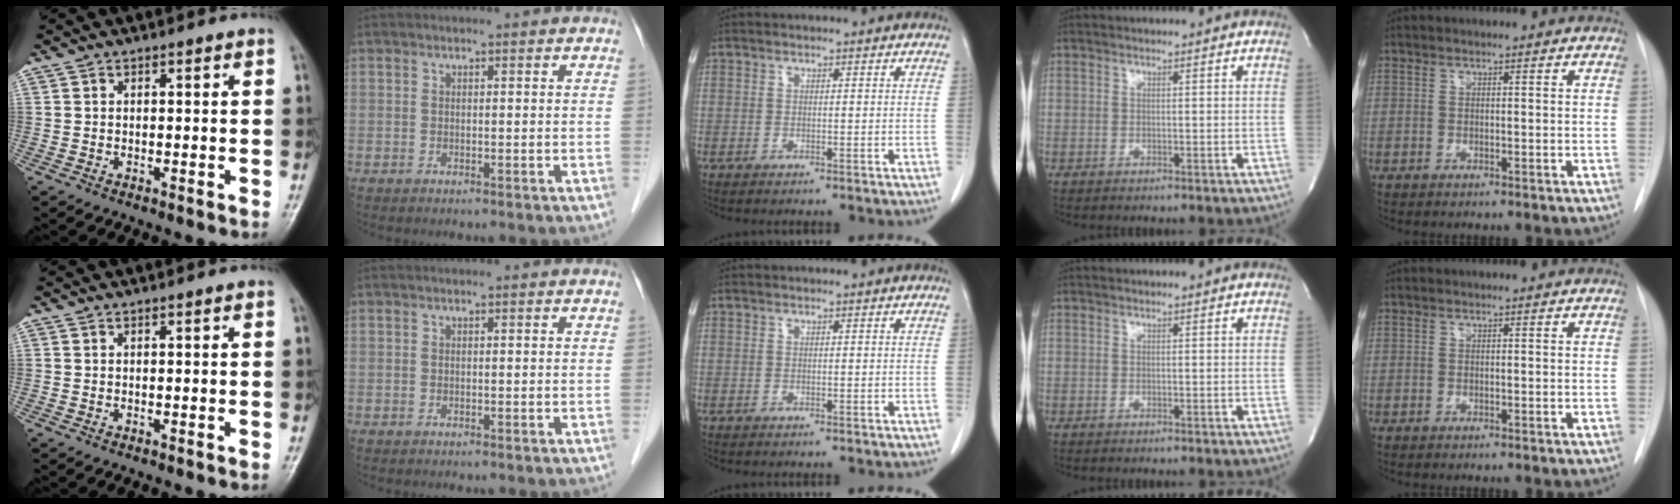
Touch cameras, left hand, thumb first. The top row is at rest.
{}